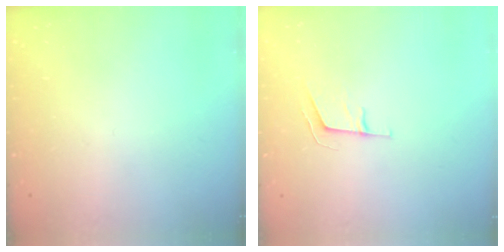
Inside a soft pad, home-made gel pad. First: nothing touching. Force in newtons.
{"total": 6.1, "press": 5.5, "slide": 2.7}